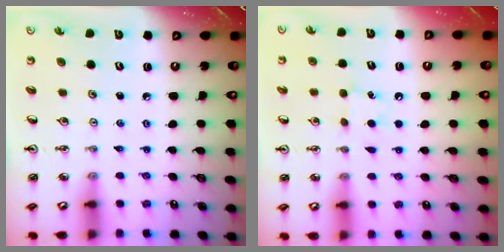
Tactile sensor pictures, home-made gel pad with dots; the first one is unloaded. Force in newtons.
{"total": 8.0, "press": 7.9, "slide": 0.9}